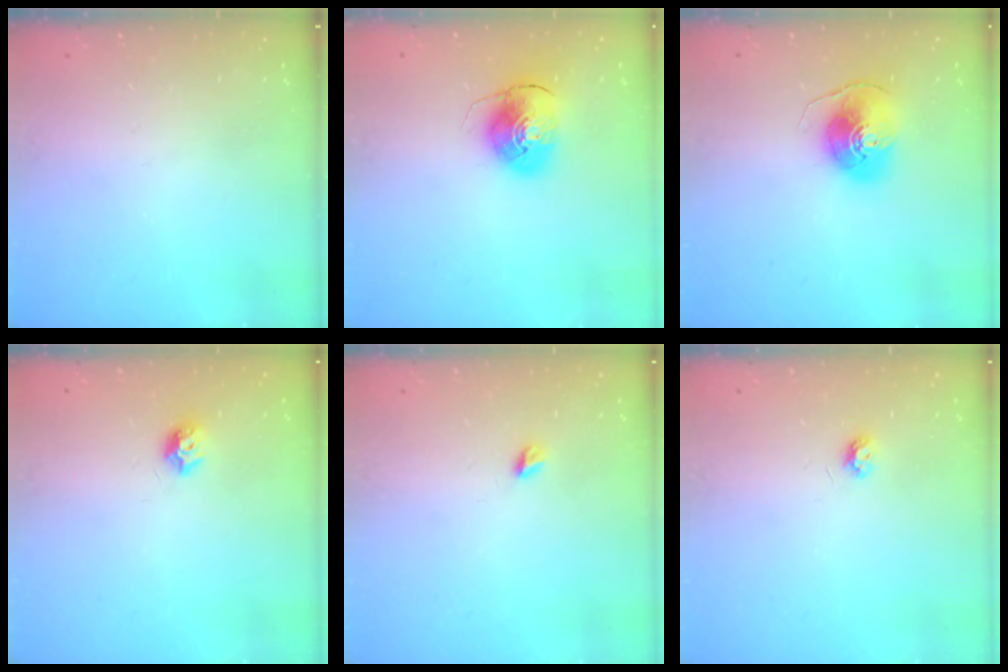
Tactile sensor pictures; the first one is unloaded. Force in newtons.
{"total": 9.2, "press": 9.0, "slide": 1.5}
{"total": 9.9, "press": 9.8, "slide": 1.1}
{"total": 7.4, "press": 7.4, "slide": 0.9}
{"total": 4.3, "press": 4.2, "slide": 0.5}
{"total": 4.2, "press": 4.2, "slide": 0.6}